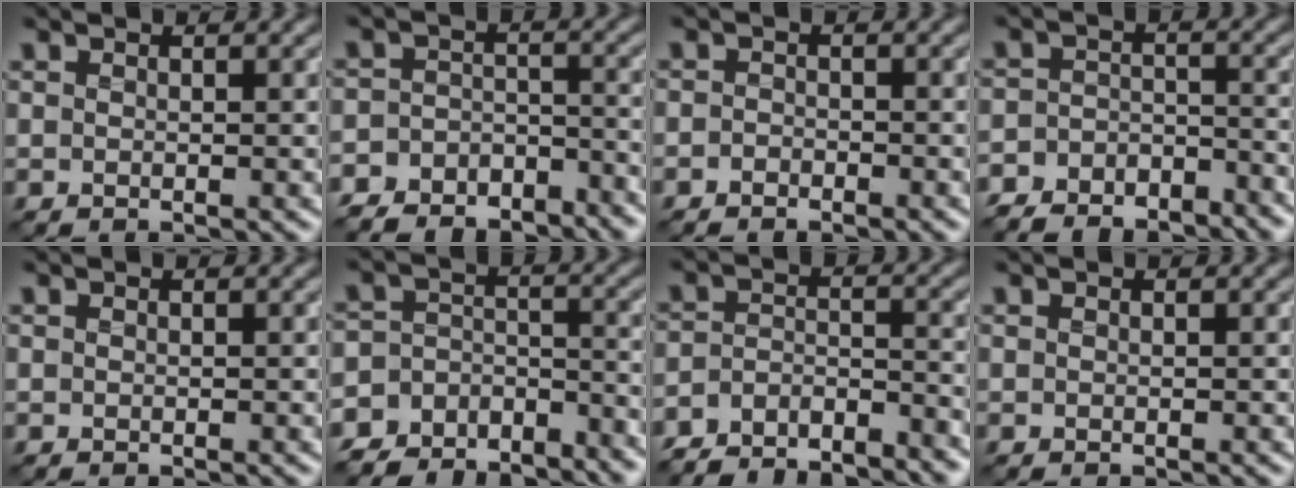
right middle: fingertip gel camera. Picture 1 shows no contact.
{"total": 8.1, "force": [-7.3, 3.4, 1.2], "torque": [-0.018, -0.003, -0.110]}
{"total": 1.0, "force": [-0.9, 0.5, 0.2], "torque": [-0.001, 0.001, -0.018]}
{"total": 7.0, "force": [-6.4, 2.6, 1.3], "torque": [-0.023, -0.010, -0.104]}
{"total": 0.0}
{"total": 8.8, "force": [-7.8, 3.9, 1.1], "torque": [-0.012, 0.012, -0.120]}
{"total": 6.3, "force": [-5.9, 1.4, 1.7], "torque": [-0.036, -0.012, -0.105]}
{"total": 0.0}